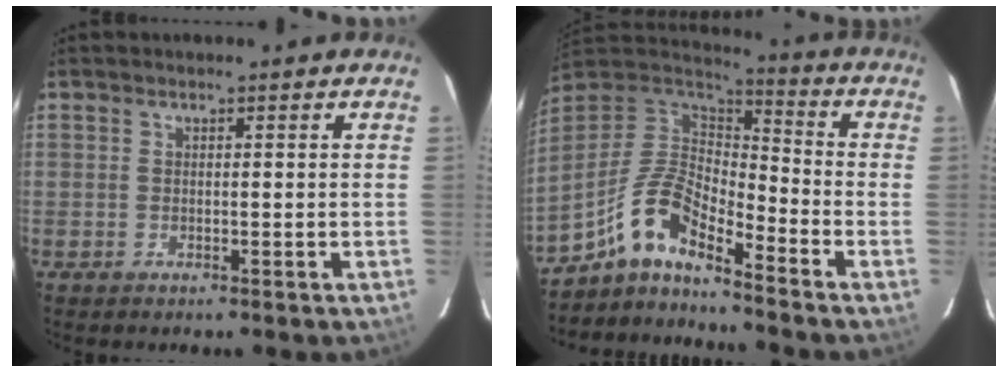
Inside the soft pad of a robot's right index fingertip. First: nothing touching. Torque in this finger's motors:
{"motor_torque": [1.05, -1.09, 0.53, 0.12]}